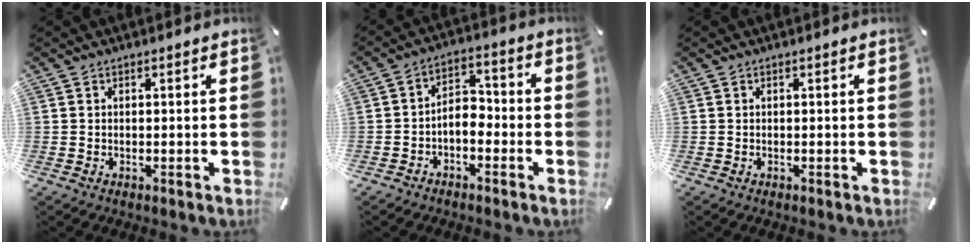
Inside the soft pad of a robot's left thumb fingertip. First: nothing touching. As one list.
[{"total": 5.2, "force": [-2.8, 3.3, 2.8], "torque": [-0.054, 0.015, -0.057]}, {"total": 0.0}]